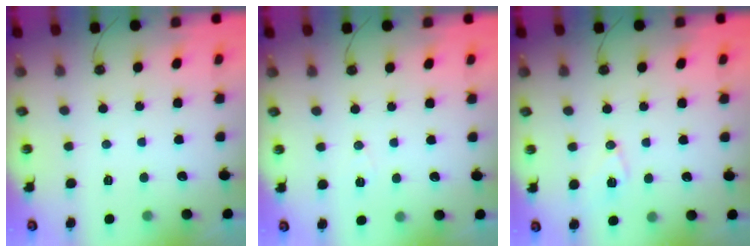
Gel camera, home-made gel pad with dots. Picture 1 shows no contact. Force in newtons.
{"total": 4.3, "press": 3.0, "slide": 3.0}
{"total": 7.8, "press": 7.4, "slide": 2.5}